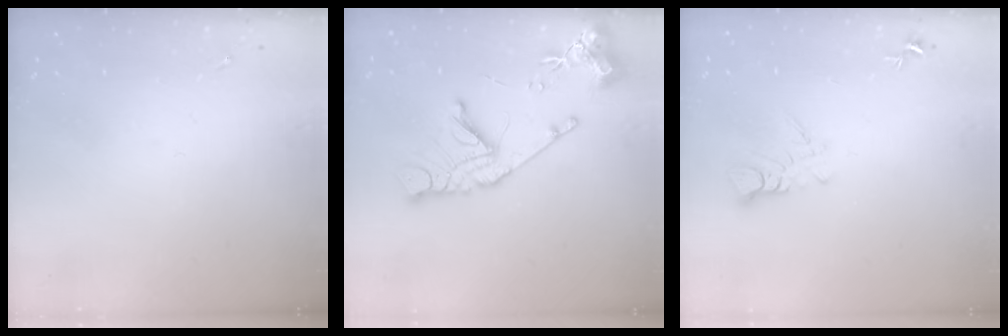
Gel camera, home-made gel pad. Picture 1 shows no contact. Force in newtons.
{"total": 16.4, "press": 16.3, "slide": 1.9}
{"total": 4.3, "press": 4.3, "slide": 0.3}